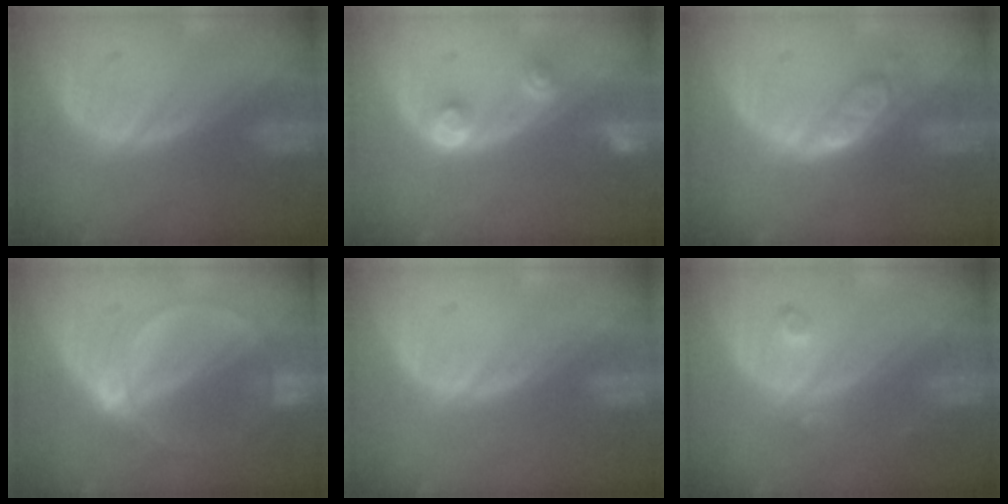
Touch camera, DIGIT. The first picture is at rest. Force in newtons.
{"total": 3.0, "press": 2.8, "slide": 0.9}
{"total": 5.3, "press": 4.6, "slide": 2.6}
{"total": 5.0, "press": 4.6, "slide": 2.0}
{"total": 0.0}
{"total": 2.5, "press": 2.1, "slide": 1.3}